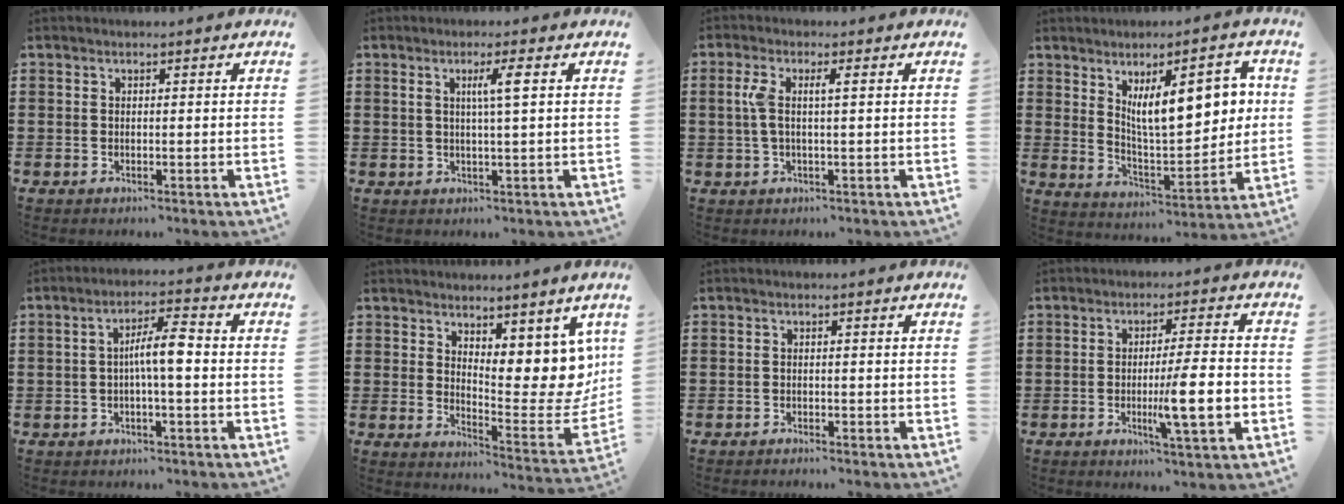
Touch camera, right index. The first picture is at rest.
{"total": 3.6, "force": [0.9, -0.1, 3.4], "torque": [-0.068, 0.000, 0.010]}
{"total": 3.6, "force": [0.3, 0.7, 3.5], "torque": [-0.083, -0.003, -0.002]}
{"total": 12.7, "force": [4.5, 4.7, 10.9], "torque": [-0.170, -0.005, 0.073]}
{"total": 5.7, "force": [-0.4, 1.0, 5.6], "torque": [-0.103, 0.010, -0.011]}
{"total": 8.2, "force": [5.1, 4.4, 4.8], "torque": [-0.061, -0.048, 0.094]}
{"total": 0.8, "force": [-0.8, 0.0, 0.1], "torque": [-0.003, -0.001, -0.016]}
{"total": 9.5, "force": [-2.3, 0.8, 9.2], "torque": [-0.148, -0.014, -0.041]}